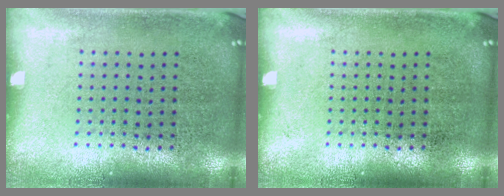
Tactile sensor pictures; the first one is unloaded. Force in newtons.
{"total": 0.0}